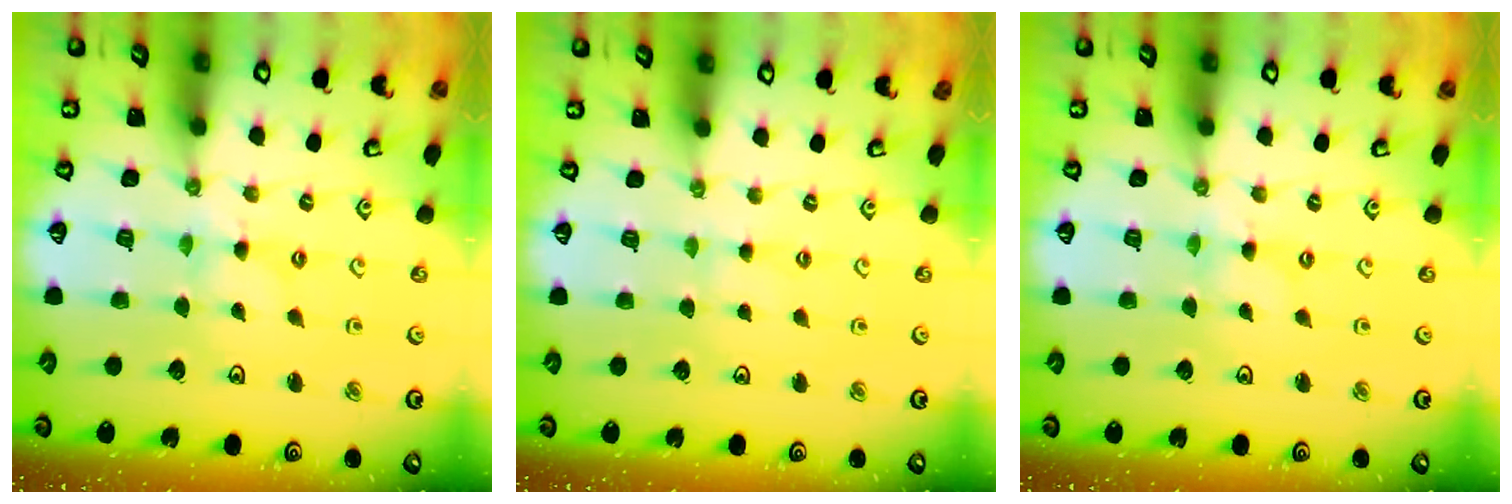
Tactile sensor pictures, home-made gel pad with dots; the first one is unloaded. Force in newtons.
{"total": 1.7, "press": 1.7, "slide": 0.3}
{"total": 0.0}